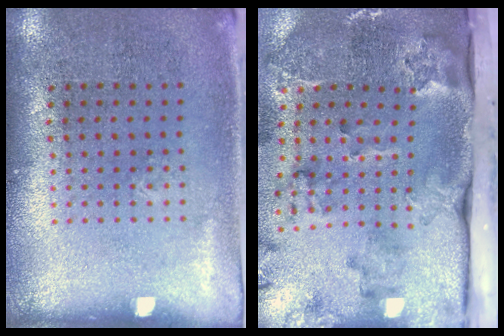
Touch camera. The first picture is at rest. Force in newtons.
{"total": 3.6, "press": 2.6, "slide": 2.5}